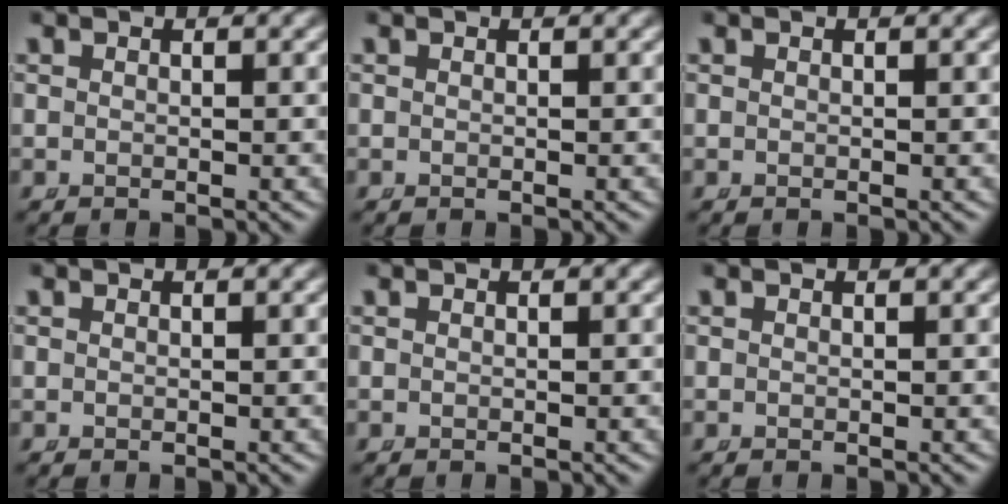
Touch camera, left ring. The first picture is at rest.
{"total": 0.0}
{"total": 0.0}
{"total": 0.0}
{"total": 0.0}
{"total": 0.0}